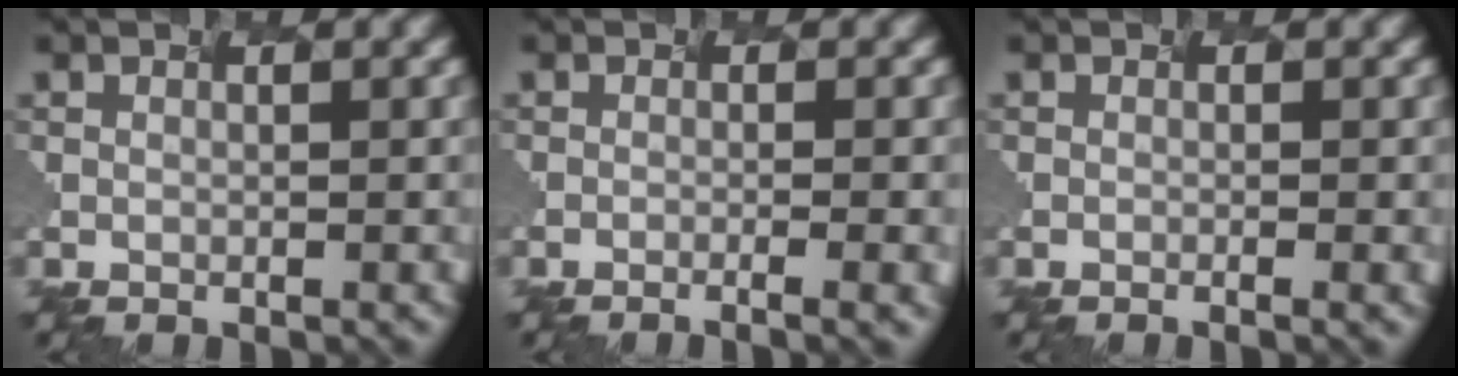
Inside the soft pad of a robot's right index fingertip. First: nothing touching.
{"total": 3.1, "force": [-1.4, 0.6, 2.7], "torque": [-0.028, -0.005, -0.002]}
{"total": 0.8, "force": [-0.5, -0.1, 0.6], "torque": [-0.007, -0.001, -0.003]}